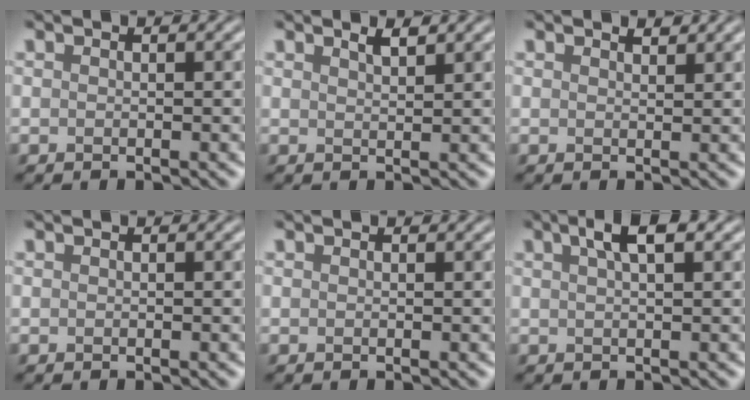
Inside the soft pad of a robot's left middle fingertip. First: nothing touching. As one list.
[{"total": 1.2, "force": [1.1, 0.1, 0.6], "torque": [-0.014, 0.000, 0.018]}, {"total": 1.0, "force": [1.0, 0.2, 0.3], "torque": [-0.010, -0.001, 0.017]}, {"total": 0.0}, {"total": 0.0}, {"total": 2.7, "force": [1.5, 0.6, 2.2], "torque": [-0.032, 0.006, 0.024]}]